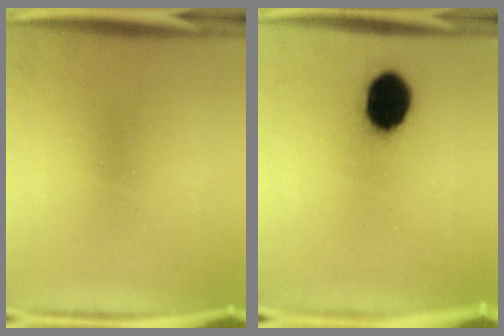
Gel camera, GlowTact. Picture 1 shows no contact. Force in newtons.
{"total": 13.0}